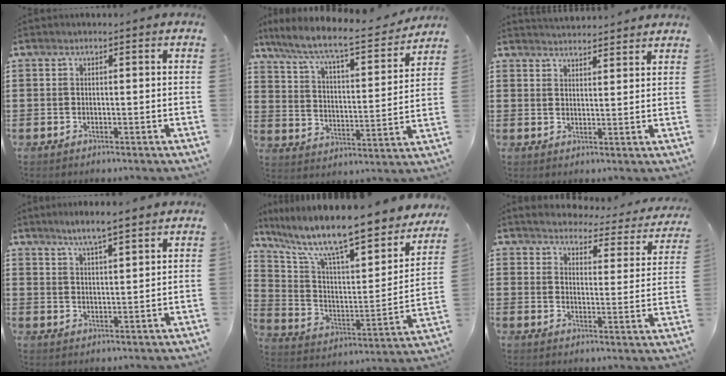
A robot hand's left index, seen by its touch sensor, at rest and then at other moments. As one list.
[{"total": 7.9, "force": [6.8, 0.3, 3.9], "torque": [-0.104, -0.045, 0.108]}, {"total": 2.9, "force": [2.9, -0.1, 0.0], "torque": [-0.007, -0.011, 0.054]}, {"total": 4.1, "force": [3.6, 0.1, 1.9], "torque": [-0.047, -0.005, 0.063]}, {"total": 11.8, "force": [9.8, 1.5, 6.4], "torque": [-0.142, -0.081, 0.157]}, {"total": 3.1, "force": [3.0, 0.1, 0.5], "torque": [-0.030, -0.026, 0.045]}]